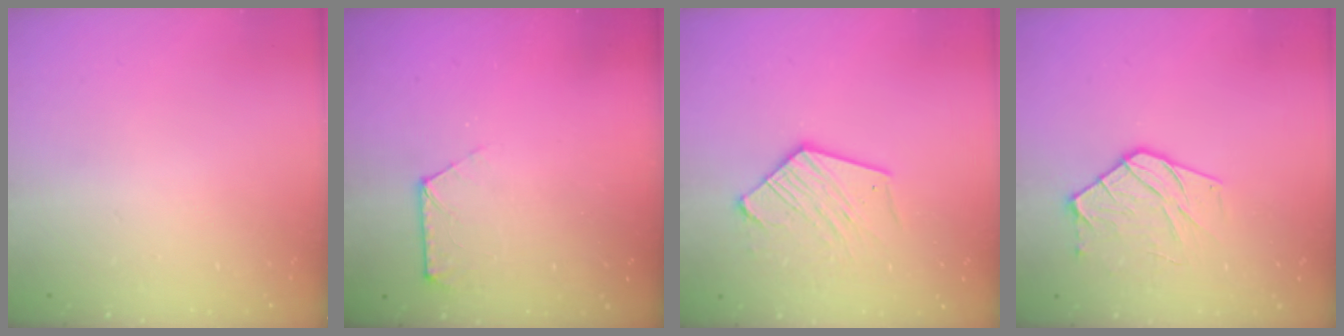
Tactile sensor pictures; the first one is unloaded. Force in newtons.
{"total": 5.7, "press": 5.7, "slide": 0.6}
{"total": 11.0, "press": 10.9, "slide": 1.1}
{"total": 8.7, "press": 8.7, "slide": 0.2}